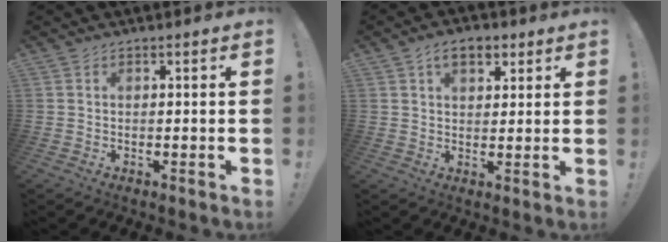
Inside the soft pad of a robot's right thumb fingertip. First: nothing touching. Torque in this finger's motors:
{"motor_torque": [0.53, 1.45, 0.11, -0.06, 0.00]}